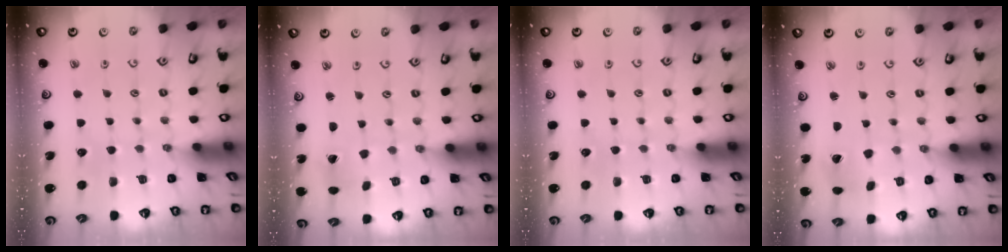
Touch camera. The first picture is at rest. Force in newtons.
{"total": 1.1, "press": 1.1, "slide": 0.0}
{"total": 0.0}
{"total": 1.8, "press": 1.8, "slide": 0.2}